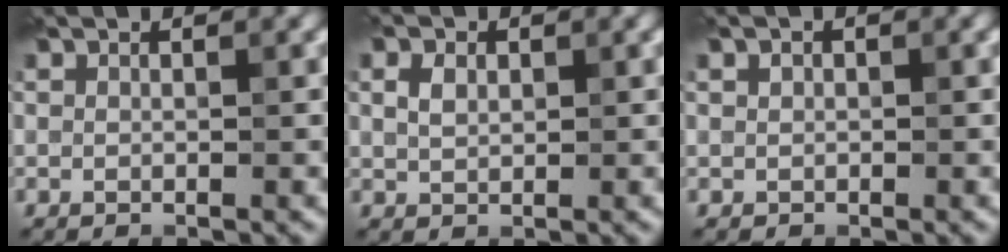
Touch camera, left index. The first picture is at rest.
{"total": 1.9, "force": [0.6, 1.4, 1.2], "torque": [-0.025, 0.003, 0.010]}
{"total": 0.8, "force": [0.2, 0.7, 0.2], "torque": [0.000, -0.001, 0.000]}